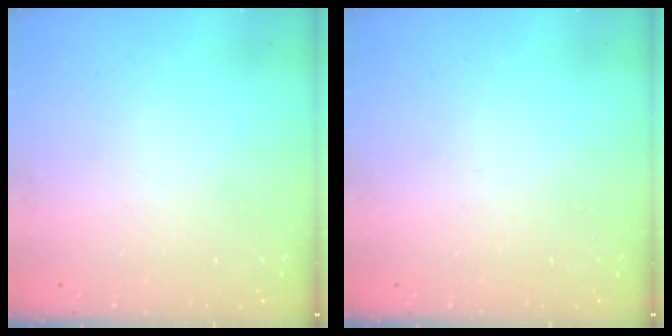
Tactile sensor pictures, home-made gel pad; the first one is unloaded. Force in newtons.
{"total": 0.0}